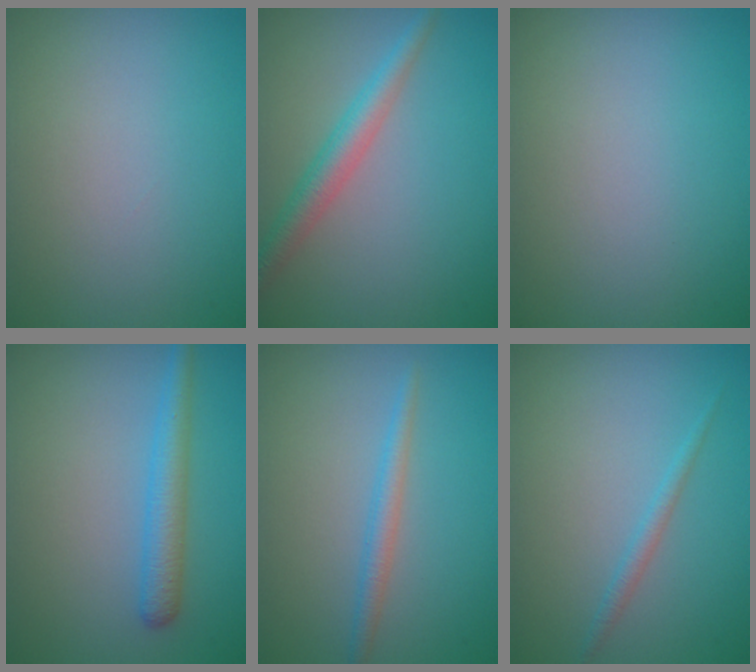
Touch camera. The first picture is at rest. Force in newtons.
{"total": 3.2, "press": 3.2, "slide": 0.1}
{"total": 0.0}
{"total": 3.0, "press": 3.0, "slide": 0.2}
{"total": 1.8, "press": 1.8, "slide": 0.1}
{"total": 1.2, "press": 1.2, "slide": 0.1}